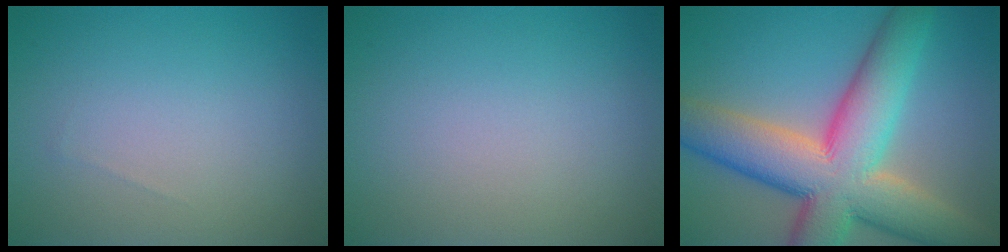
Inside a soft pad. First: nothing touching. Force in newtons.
{"total": 0.0}
{"total": 13.1, "press": 13.1, "slide": 0.9}